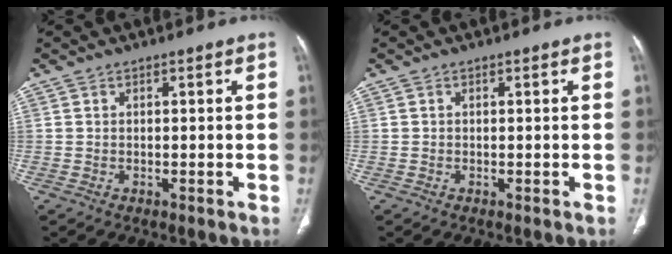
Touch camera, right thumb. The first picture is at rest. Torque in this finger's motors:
{"motor_torque": [-0.48, -0.16, -0.23, 0.05, 0.03]}